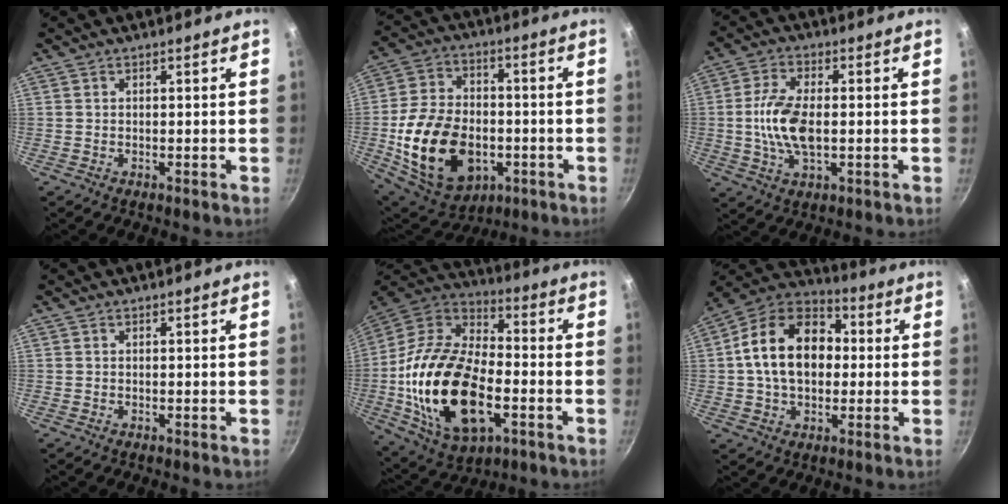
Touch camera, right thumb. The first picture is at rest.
{"total": 22.2, "force": [-4.9, 15.0, 15.6], "torque": [-0.271, 0.023, -0.068]}
{"total": 10.1, "force": [-0.5, 5.1, 8.7], "torque": [-0.169, 0.009, -0.016]}
{"total": 0.0}
{"total": 27.3, "force": [-5.6, 15.7, 21.6], "torque": [-0.400, 0.020, -0.098]}
{"total": 17.9, "force": [1.2, 12.6, 12.6], "torque": [-0.183, 0.033, 0.004]}